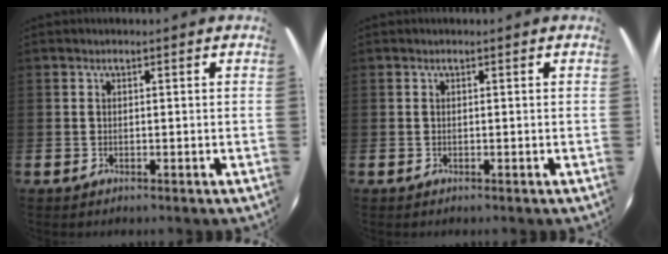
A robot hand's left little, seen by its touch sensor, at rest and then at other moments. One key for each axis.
{"total": 0.0}